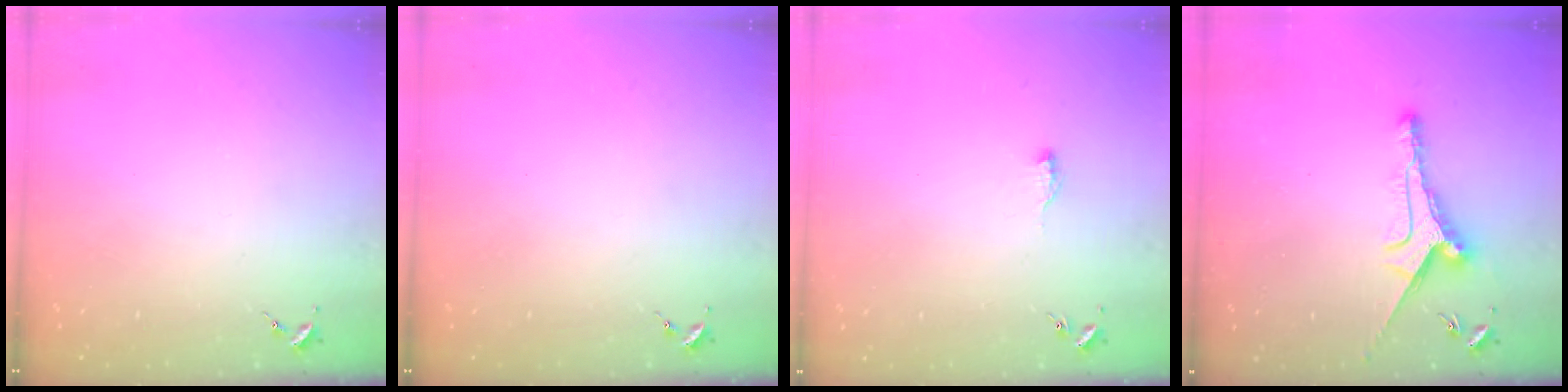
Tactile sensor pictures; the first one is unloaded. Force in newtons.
{"total": 0.0}
{"total": 6.0, "press": 6.0, "slide": 0.6}
{"total": 8.4, "press": 8.4, "slide": 0.4}